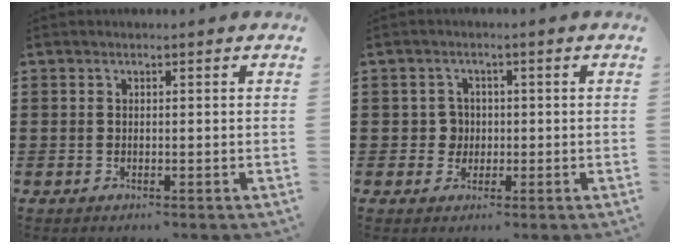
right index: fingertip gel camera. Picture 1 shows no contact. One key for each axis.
{"total": 2.9, "fx": -0.2, "fy": 2.7, "fz": 1.1, "tx": -0.032, "ty": 0.007, "tz": -0.007}